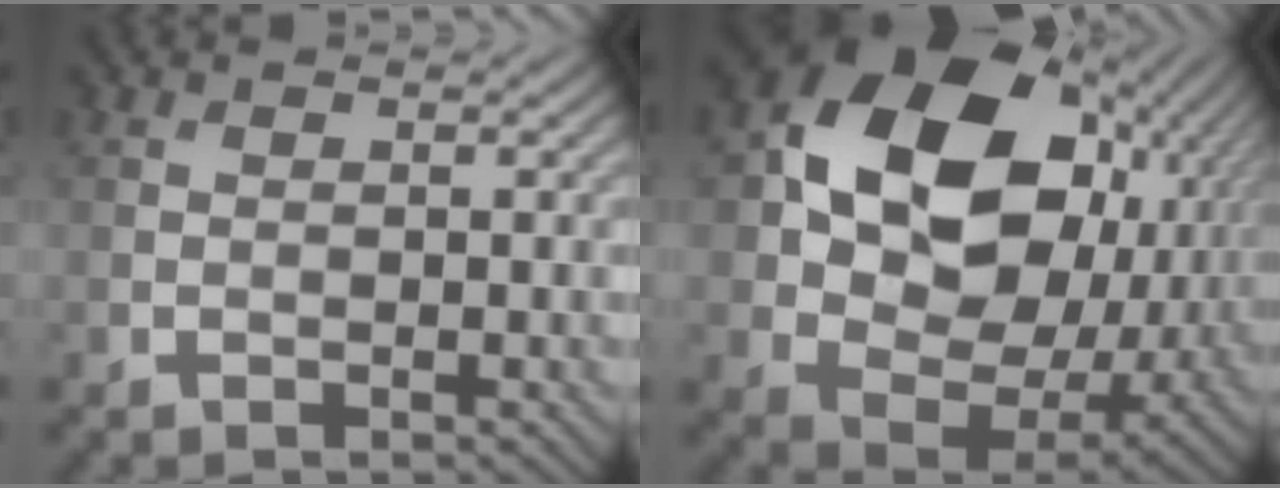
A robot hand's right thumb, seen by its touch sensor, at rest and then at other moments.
{"total": 19.7, "force": [5.0, 14.5, 12.4], "torque": [-0.250, -0.009, 0.114]}